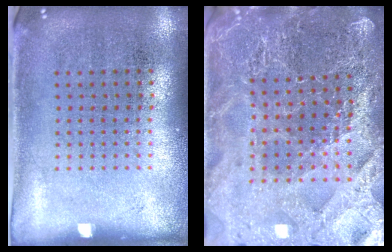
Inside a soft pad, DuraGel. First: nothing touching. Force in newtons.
{"total": 4.1, "press": 3.9, "slide": 1.1}